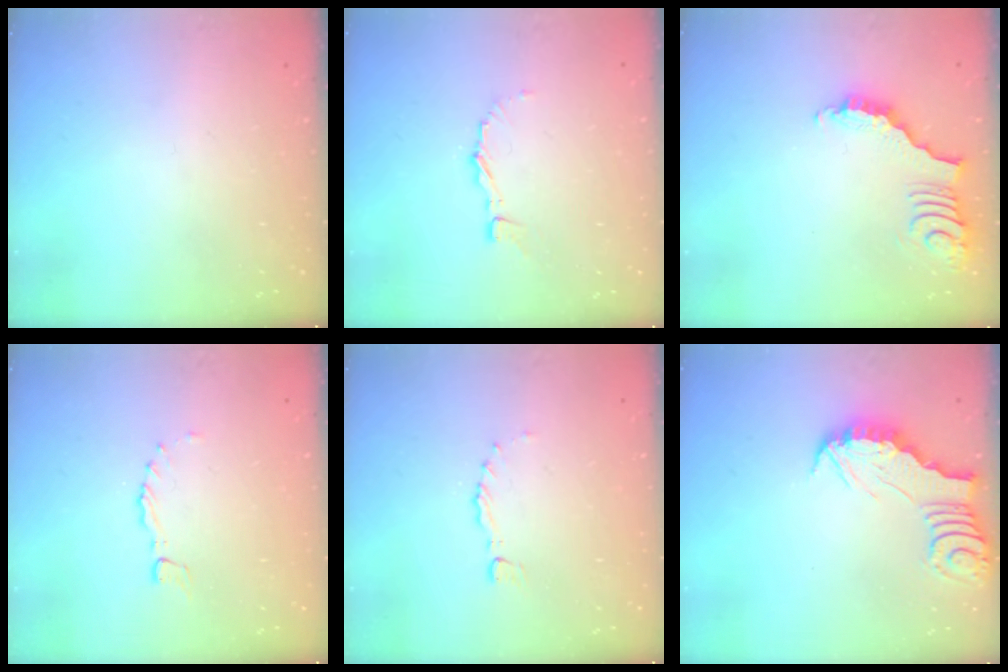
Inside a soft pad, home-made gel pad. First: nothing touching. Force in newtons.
{"total": 3.4, "press": 3.4, "slide": 0.3}
{"total": 3.7, "press": 3.6, "slide": 0.7}
{"total": 0.0}
{"total": 0.0}
{"total": 3.0, "press": 3.0, "slide": 0.3}